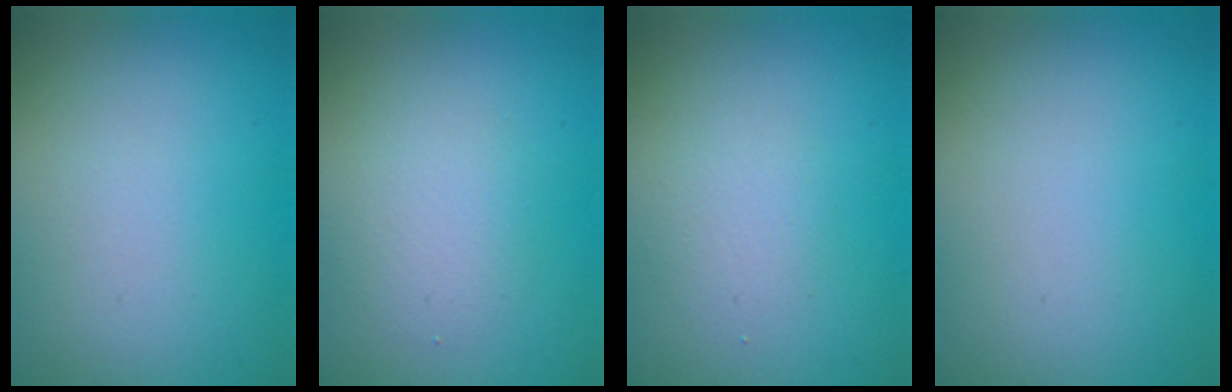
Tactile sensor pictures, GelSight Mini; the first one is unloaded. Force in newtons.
{"total": 2.4, "press": 2.4, "slide": 0.2}
{"total": 1.4, "press": 1.4, "slide": 0.1}
{"total": 0.0}